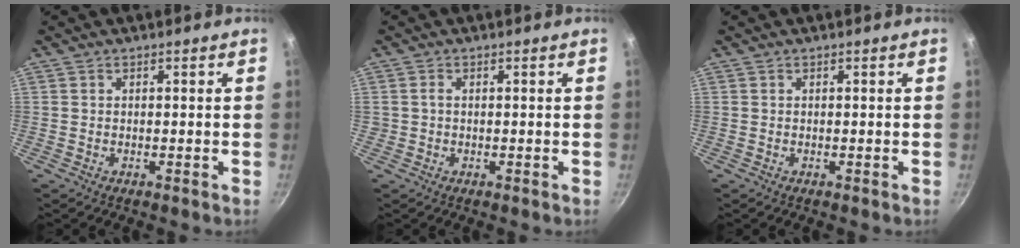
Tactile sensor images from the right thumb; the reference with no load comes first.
{"total": 1.0, "force": [0.0, 0.8, 0.5], "torque": [-0.008, 0.006, 0.000]}
{"total": 0.0}